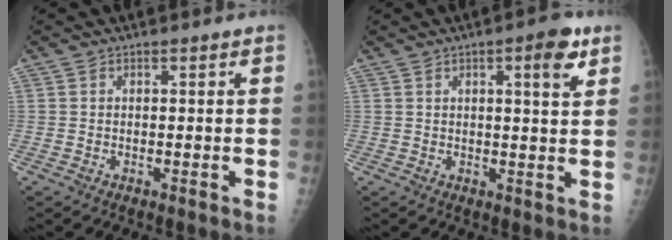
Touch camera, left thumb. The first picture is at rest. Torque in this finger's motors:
{"motor_torque": [-0.36, -0.04, -0.31, -0.19, 0.09]}